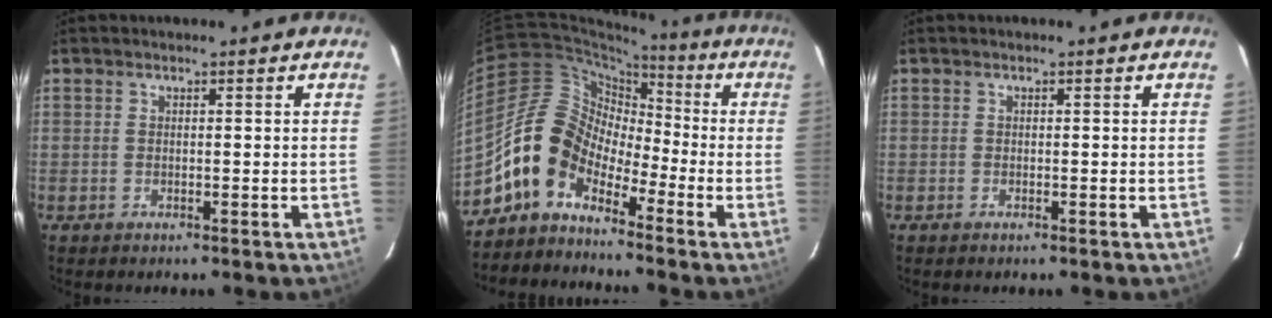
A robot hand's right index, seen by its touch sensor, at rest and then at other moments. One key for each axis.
{"total": 10.0, "fx": -6.1, "fy": 6.6, "fz": 4.5, "tx": -0.079, "ty": 0.030, "tz": -0.131}
{"total": 0.0}